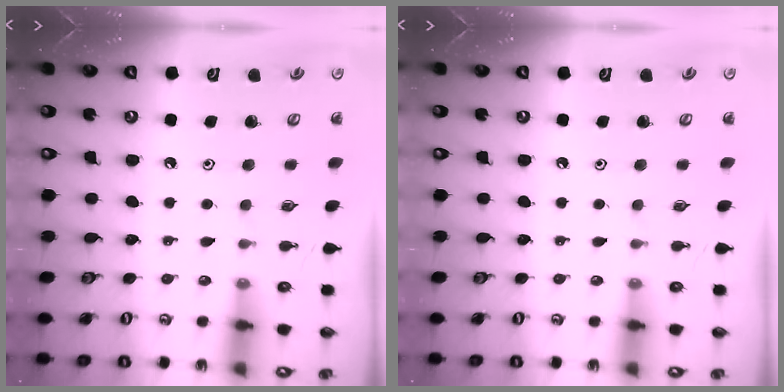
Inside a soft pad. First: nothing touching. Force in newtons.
{"total": 0.0}